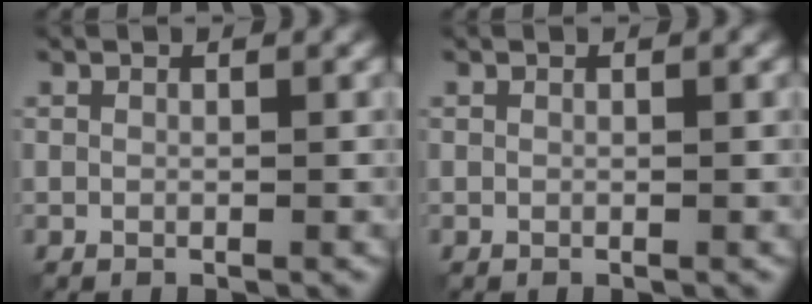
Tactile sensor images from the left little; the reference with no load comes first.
{"total": 0.0}